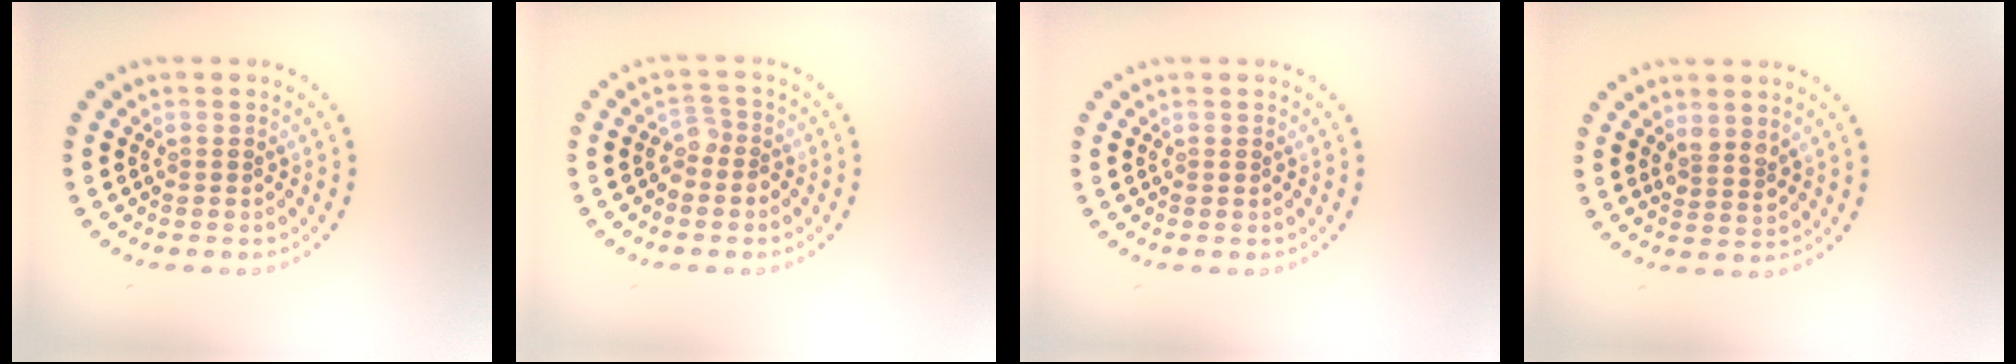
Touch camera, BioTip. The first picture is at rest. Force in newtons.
{"total": 1.6, "press": 1.3, "slide": 1.0}
{"total": 0.0}
{"total": 1.8, "press": 1.6, "slide": 1.0}